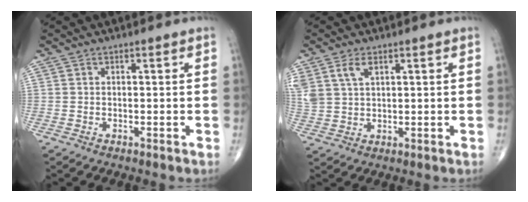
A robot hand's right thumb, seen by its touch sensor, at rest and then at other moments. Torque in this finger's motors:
{"motor_torque": [0.85, 0.81, 0.57, 0.50, 0.03]}